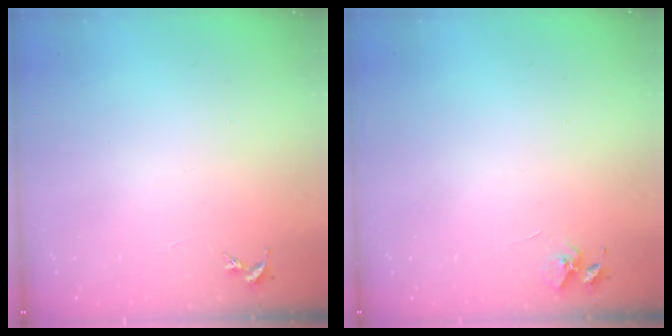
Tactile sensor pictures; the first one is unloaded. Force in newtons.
{"total": 3.9, "press": 3.9, "slide": 0.3}